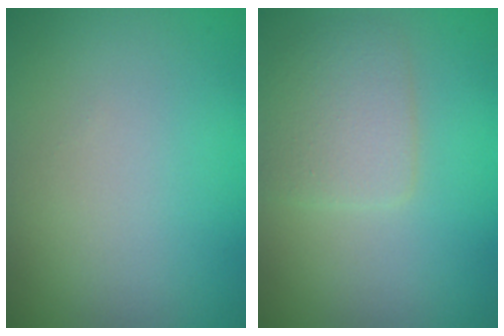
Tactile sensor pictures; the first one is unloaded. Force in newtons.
{"total": 3.3, "press": 3.3, "slide": 0.1}